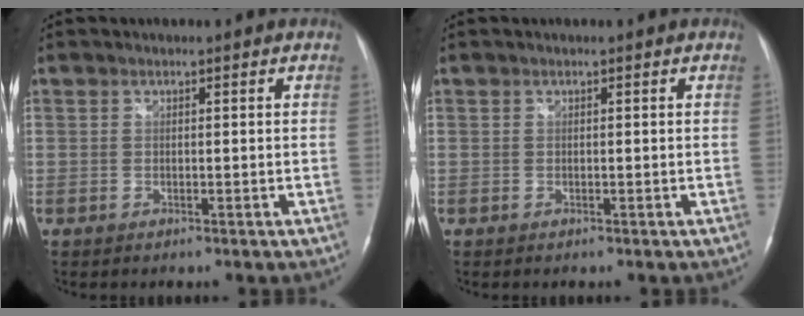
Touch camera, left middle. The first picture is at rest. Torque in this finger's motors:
{"motor_torque": [0.01, 0.00, -0.02, 0.00]}